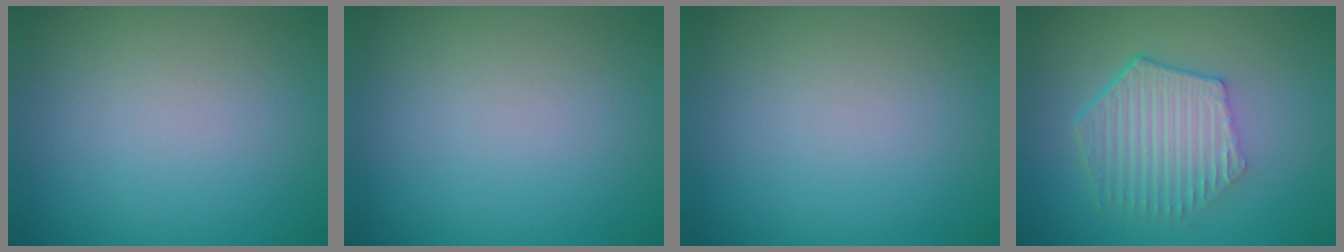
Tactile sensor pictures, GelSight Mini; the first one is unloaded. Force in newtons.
{"total": 0.0}
{"total": 0.0}
{"total": 5.7, "press": 4.2, "slide": 3.9}